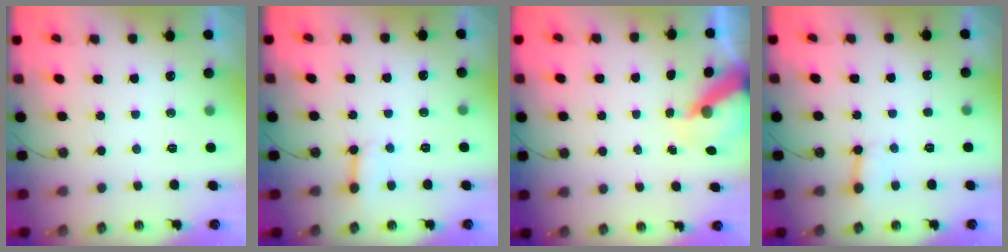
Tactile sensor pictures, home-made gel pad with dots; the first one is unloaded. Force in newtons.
{"total": 3.0, "press": 3.0, "slide": 0.3}
{"total": 7.2, "press": 7.2, "slide": 0.8}
{"total": 3.2, "press": 3.1, "slide": 0.4}